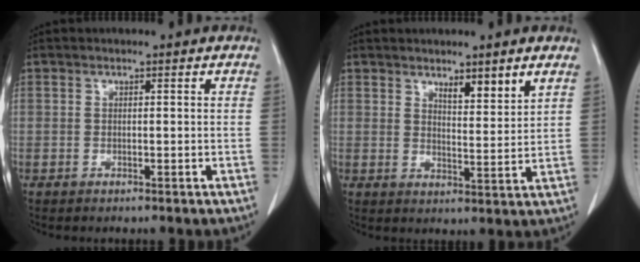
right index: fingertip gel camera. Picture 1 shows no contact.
{"total": 4.5, "force": [3.0, -0.8, 3.2], "torque": [-0.054, -0.017, 0.052]}